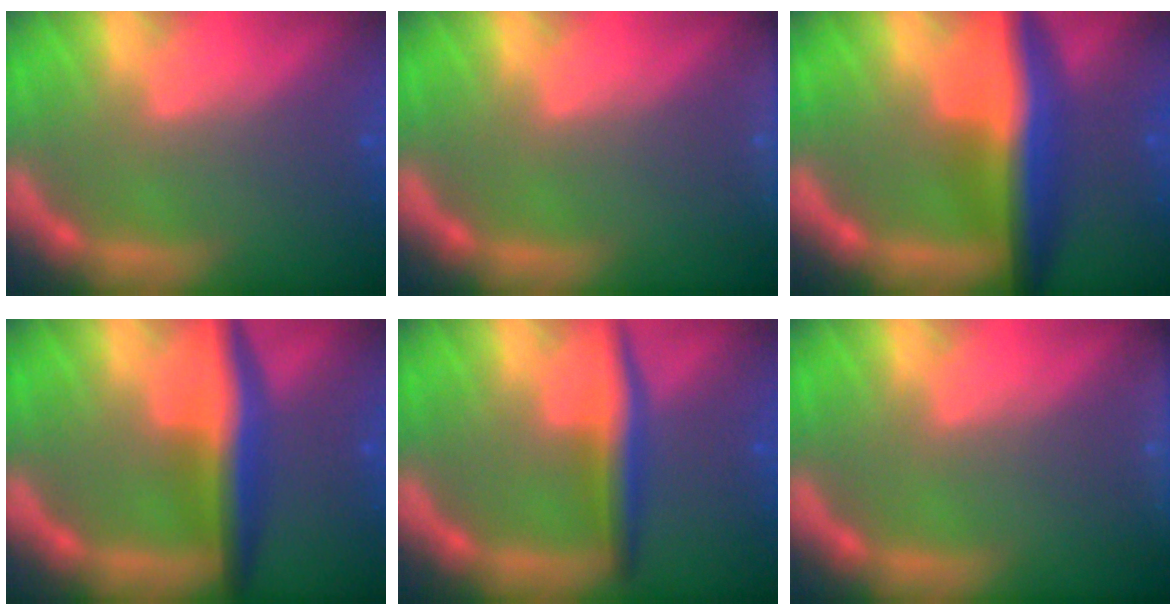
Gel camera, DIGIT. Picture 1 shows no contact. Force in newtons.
{"total": 2.4}
{"total": 8.5}
{"total": 6.0}
{"total": 4.0}
{"total": 2.4}